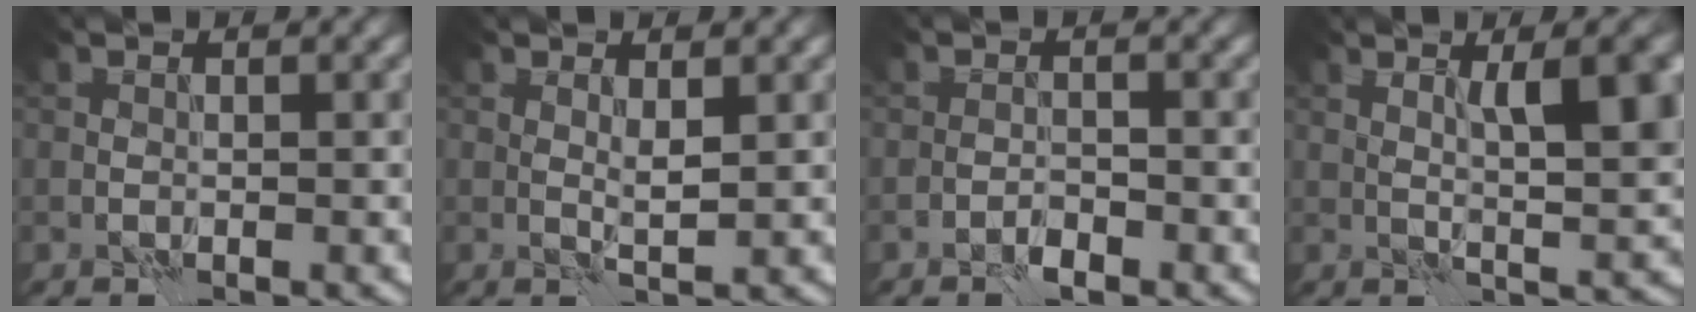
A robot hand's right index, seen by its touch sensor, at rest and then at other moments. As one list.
[{"total": 1.2, "force": [0.6, 0.1, 1.1], "torque": [-0.024, -0.003, 0.010]}, {"total": 1.4, "force": [-1.1, 0.5, 0.8], "torque": [-0.012, 0.004, -0.021]}, {"total": 6.4, "force": [1.7, 1.4, 6.0], "torque": [-0.085, 0.003, 0.028]}]